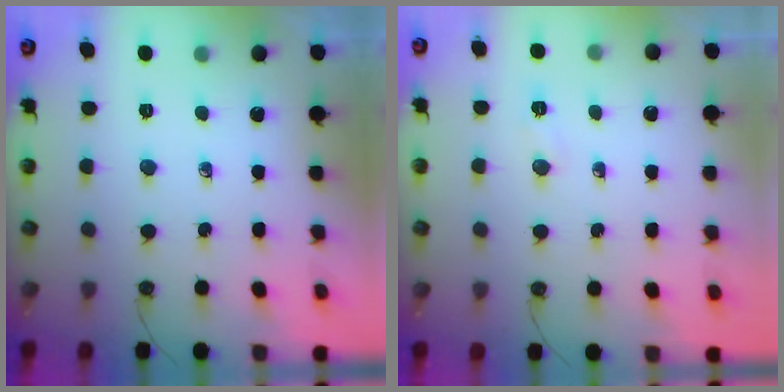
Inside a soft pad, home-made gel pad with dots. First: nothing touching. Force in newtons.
{"total": 4.0, "press": 3.9, "slide": 0.6}